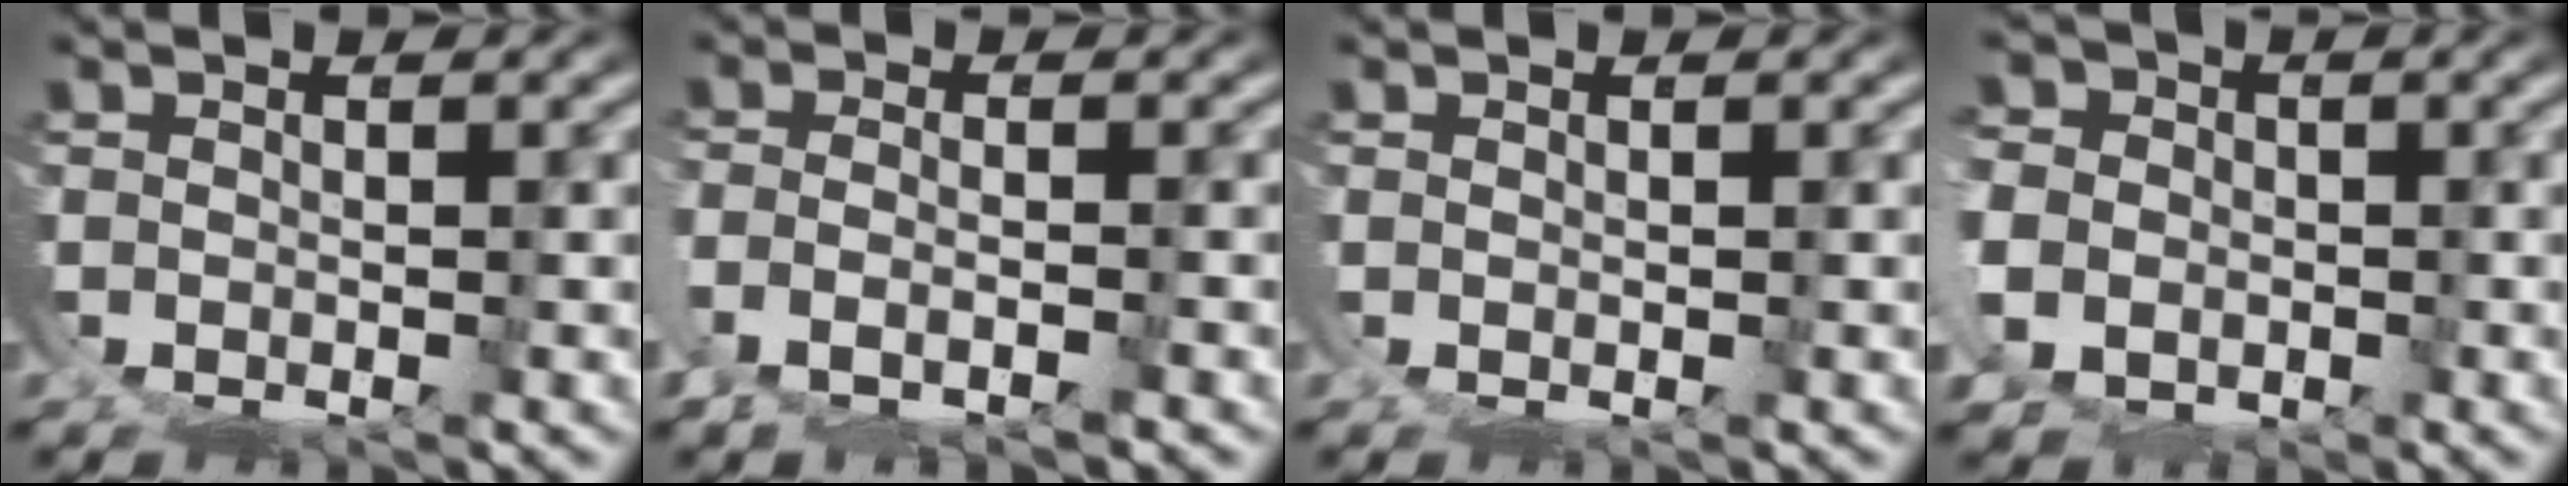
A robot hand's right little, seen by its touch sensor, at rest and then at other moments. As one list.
[{"total": 2.5, "force": [-1.2, 0.0, 2.2], "torque": [-0.047, -0.008, -0.014]}, {"total": 0.6, "force": [0.5, 0.1, 0.4], "torque": [-0.013, -0.004, 0.011]}, {"total": 6.4, "force": [0.1, 5.3, 3.5], "torque": [-0.074, -0.021, 0.004]}]